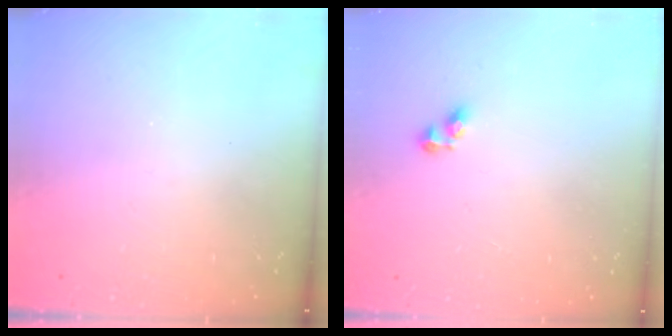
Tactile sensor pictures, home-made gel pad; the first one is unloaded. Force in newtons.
{"total": 3.6, "press": 3.6, "slide": 0.5}